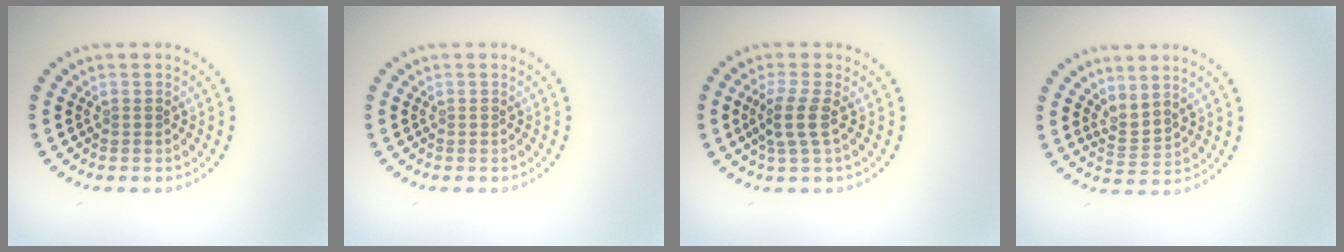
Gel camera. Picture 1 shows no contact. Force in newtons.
{"total": 0.0}
{"total": 2.3, "press": 1.9, "slide": 1.4}
{"total": 2.1, "press": 1.4, "slide": 1.6}